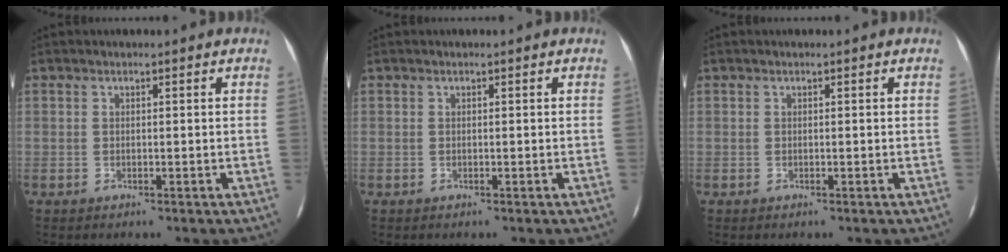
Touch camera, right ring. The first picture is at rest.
{"total": 0.0}
{"total": 0.0}